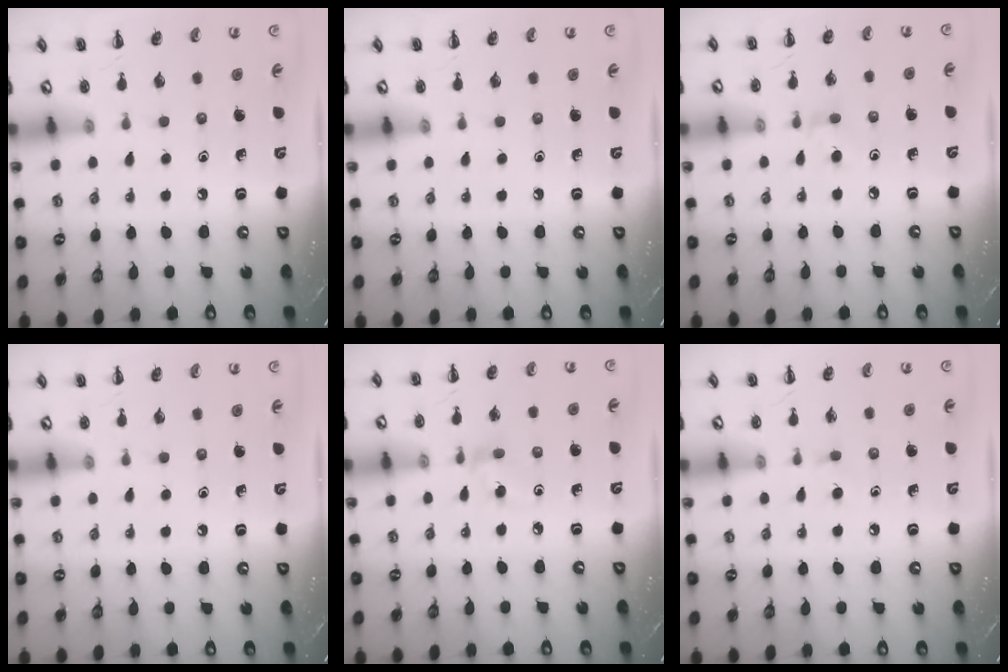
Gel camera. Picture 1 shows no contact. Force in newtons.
{"total": 0.0}
{"total": 4.5, "press": 4.3, "slide": 1.6}
{"total": 0.0}
{"total": 5.0, "press": 4.8, "slide": 1.5}
{"total": 1.7, "press": 1.5, "slide": 0.9}